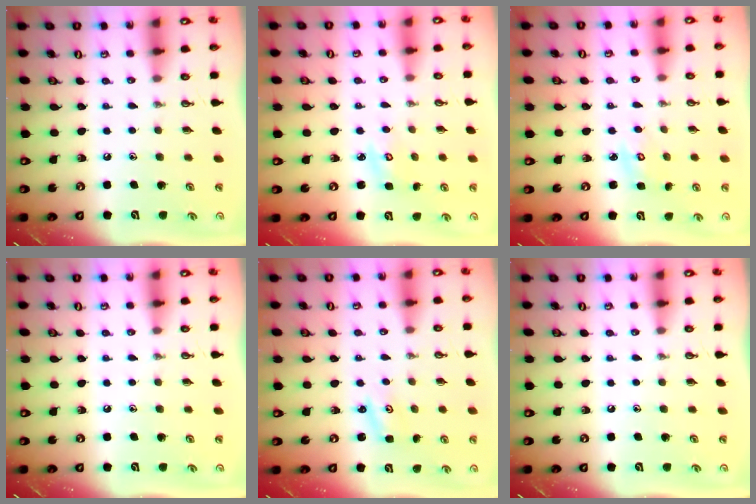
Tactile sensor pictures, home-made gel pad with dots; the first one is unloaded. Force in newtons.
{"total": 3.4, "press": 3.4, "slide": 0.4}
{"total": 2.6, "press": 2.6, "slide": 0.2}
{"total": 0.0}
{"total": 1.8, "press": 1.8, "slide": 0.3}
{"total": 0.0}